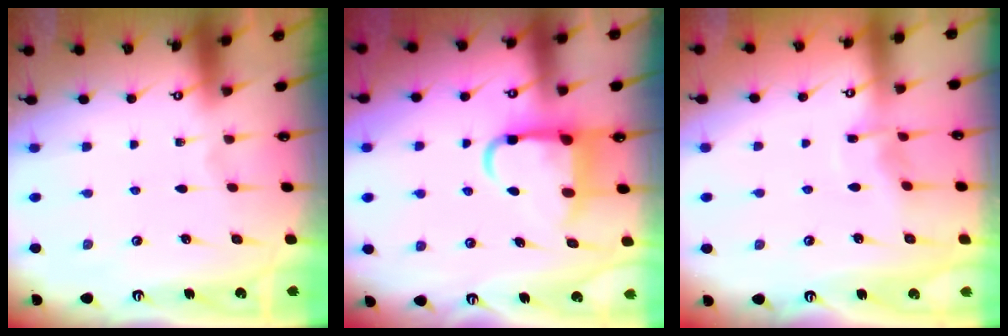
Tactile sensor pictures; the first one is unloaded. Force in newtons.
{"total": 8.7, "press": 8.6, "slide": 1.4}
{"total": 5.0, "press": 5.0, "slide": 0.7}